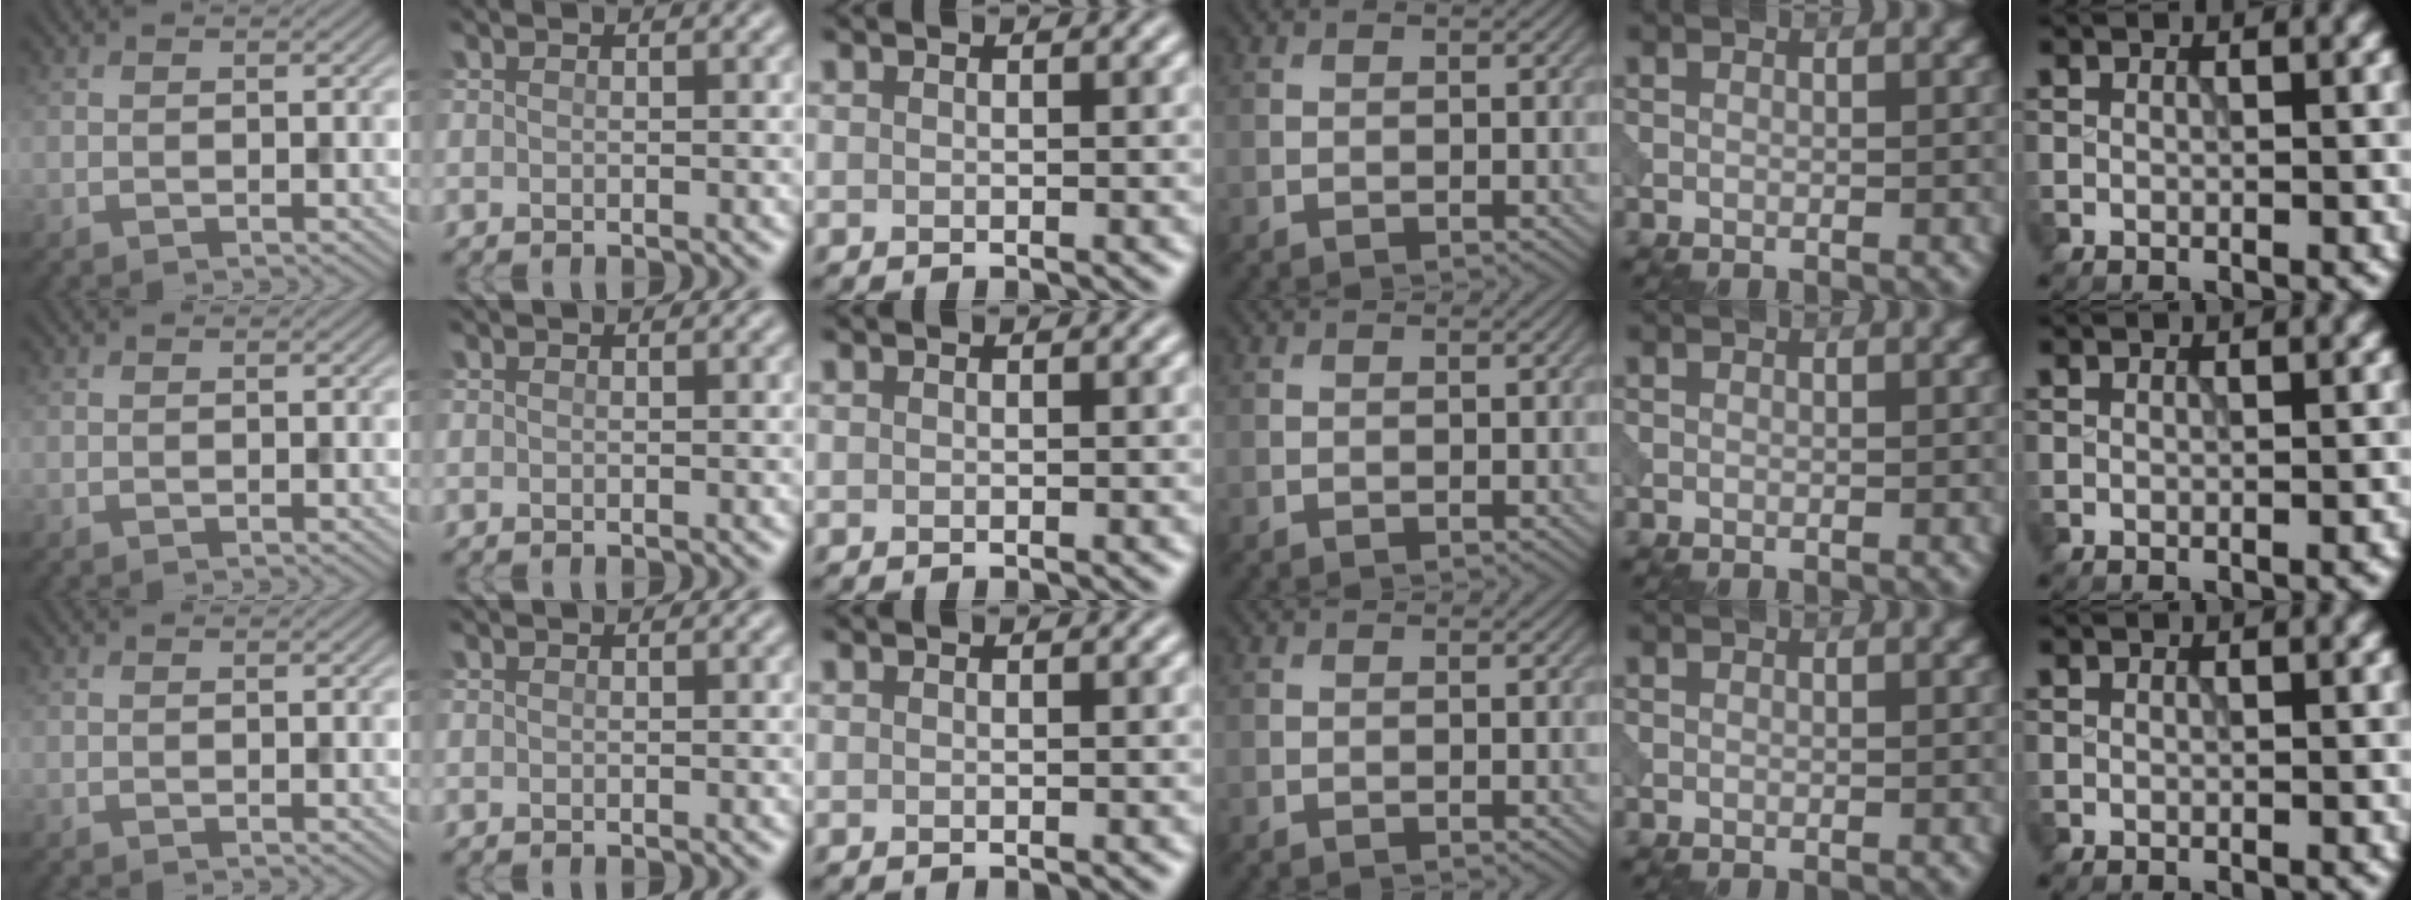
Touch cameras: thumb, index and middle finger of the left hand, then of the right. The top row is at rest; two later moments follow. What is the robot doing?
{"motion": "pour", "object": "beaker"}